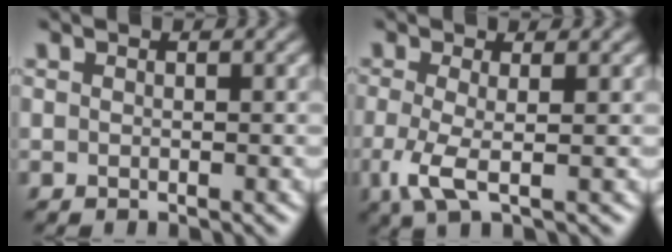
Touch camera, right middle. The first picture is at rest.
{"total": 3.3, "force": [-0.8, 0.8, 3.1], "torque": [-0.076, -0.010, -0.020]}